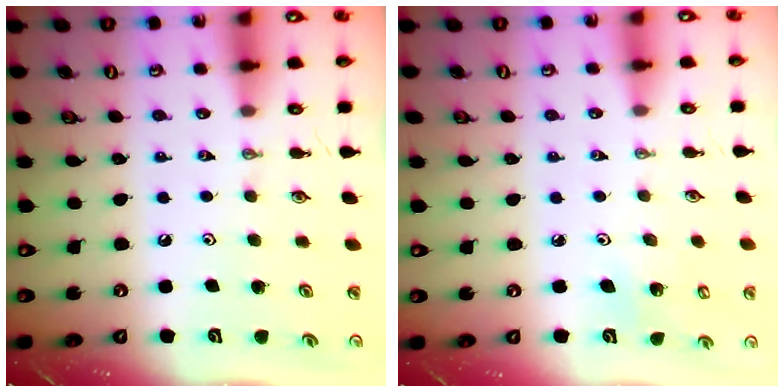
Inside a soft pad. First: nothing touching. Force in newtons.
{"total": 3.7, "press": 3.7, "slide": 0.4}